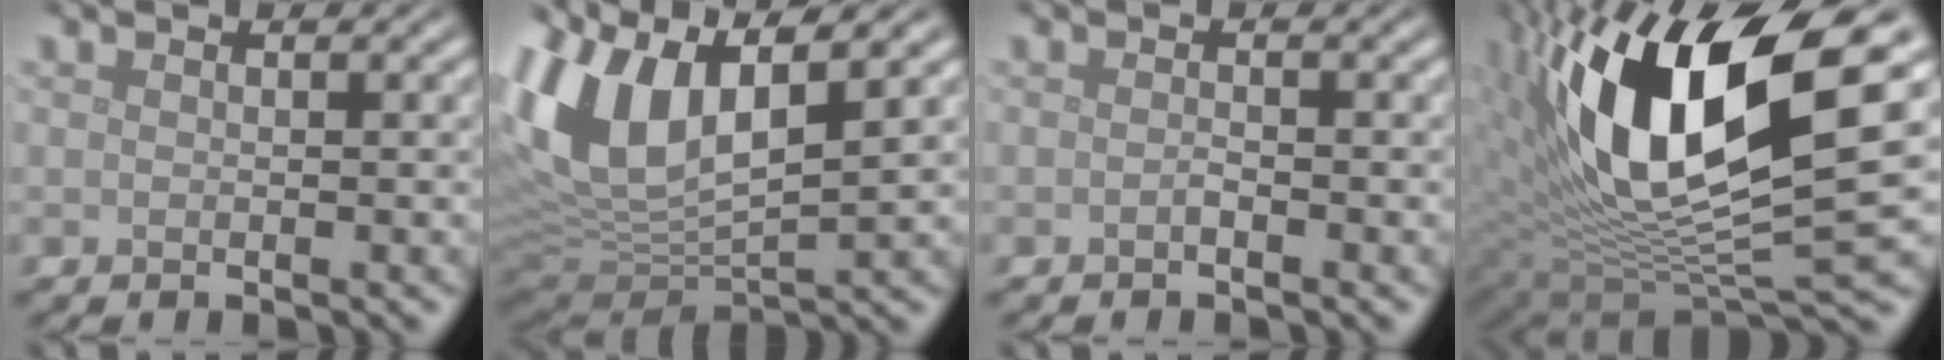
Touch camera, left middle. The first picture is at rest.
{"total": 10.8, "force": [4.4, 4.9, 8.5], "torque": [-0.203, 0.009, 0.083]}
{"total": 0.6, "force": [-0.4, 0.1, 0.4], "torque": [-0.009, 0.002, -0.007]}
{"total": 15.3, "force": [4.2, 5.5, 13.6], "torque": [-0.258, -0.004, 0.070]}